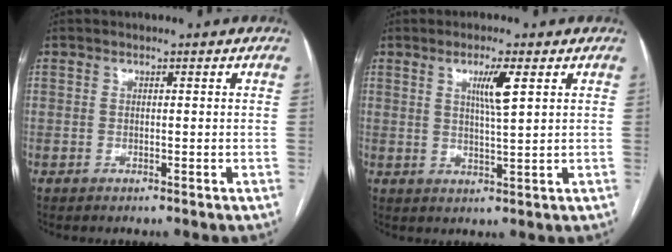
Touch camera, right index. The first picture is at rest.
{"total": 4.6, "force": [1.8, -0.1, 4.2], "torque": [-0.074, -0.004, 0.032]}